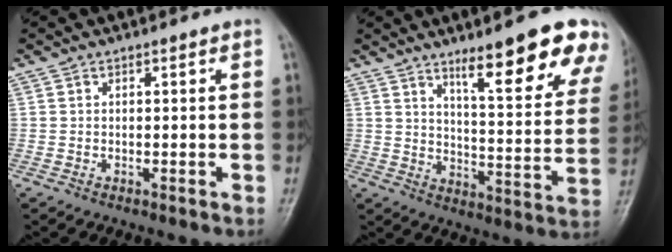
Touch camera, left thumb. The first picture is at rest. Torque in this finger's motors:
{"motor_torque": [0.65, 0.38, 1.53, -1.16, 0.14]}